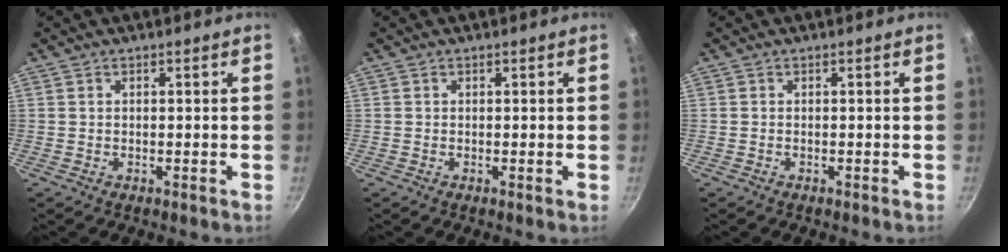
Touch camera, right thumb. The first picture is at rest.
{"total": 0.0}
{"total": 0.0}